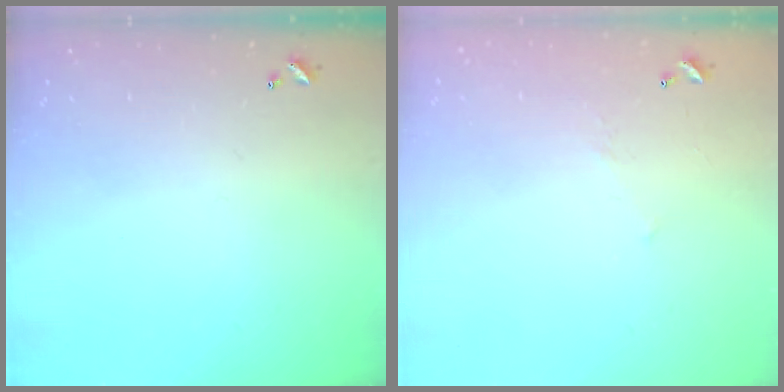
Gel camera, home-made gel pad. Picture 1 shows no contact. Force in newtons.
{"total": 5.7, "press": 5.6, "slide": 0.9}